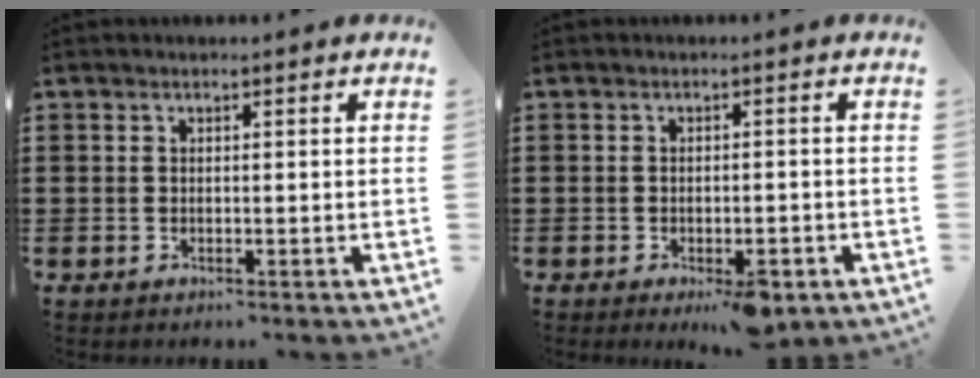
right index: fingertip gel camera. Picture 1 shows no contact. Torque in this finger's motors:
{"motor_torque": [1.43, 0.71, 0.23, 0.07]}